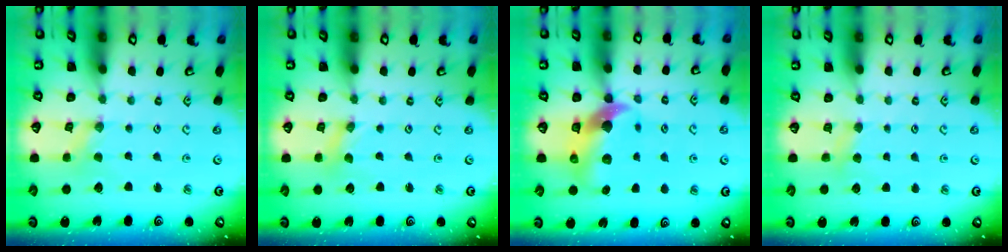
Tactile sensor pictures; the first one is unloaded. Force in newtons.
{"total": 0.6, "press": 0.6, "slide": 0.2}
{"total": 10.6, "press": 10.5, "slide": 1.9}
{"total": 2.9, "press": 2.9, "slide": 0.5}